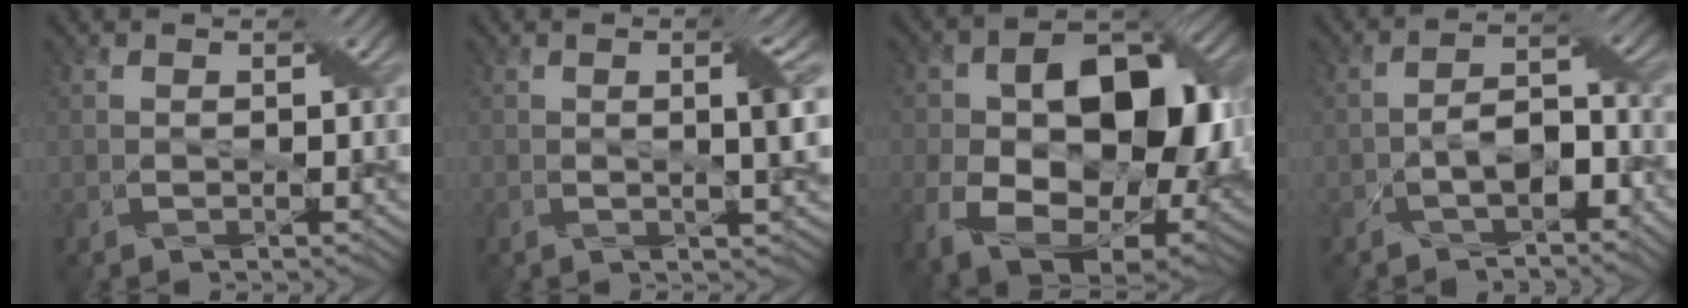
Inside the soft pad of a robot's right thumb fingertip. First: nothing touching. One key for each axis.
{"total": 3.1, "fx": 0.3, "fy": 0.1, "fz": 3.1, "tx": -0.056, "ty": 0.006, "tz": 0.004}
{"total": 17.6, "fx": -1.1, "fy": 11.8, "fz": 13.0, "tx": -0.220, "ty": -0.033, "tz": 0.000}
{"total": 4.8, "fx": -2.9, "fy": 2.5, "fz": 2.9, "tx": -0.044, "ty": 0.009, "tz": -0.057}